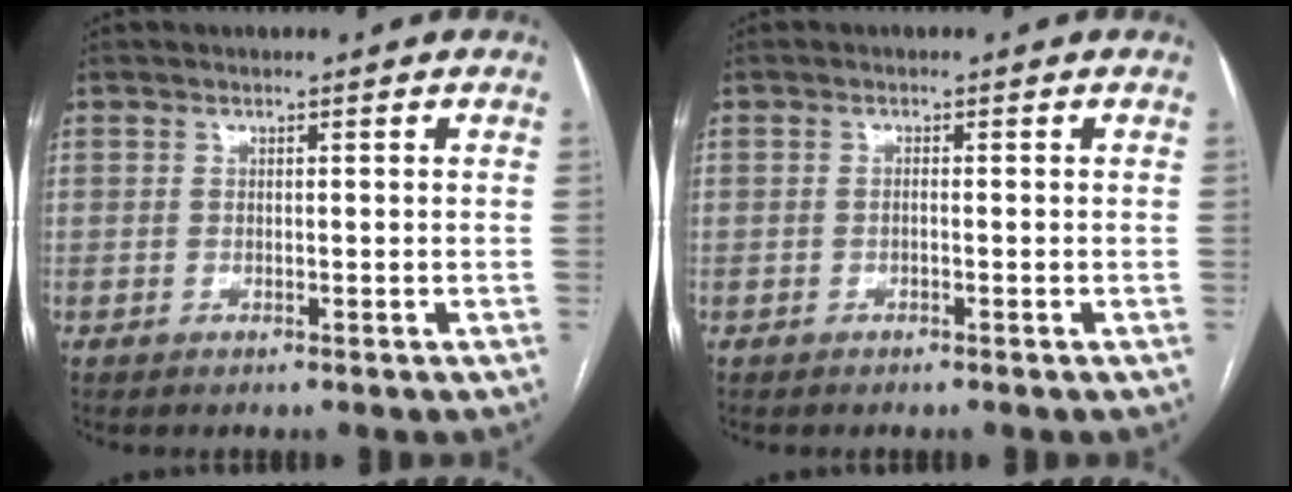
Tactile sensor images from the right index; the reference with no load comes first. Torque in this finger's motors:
{"motor_torque": [-0.19, -0.13, 0.05, 0.01]}